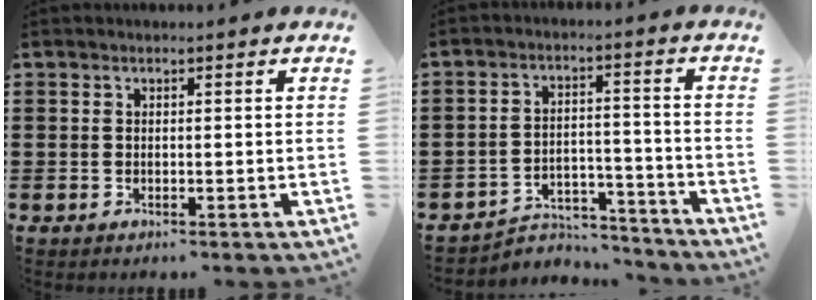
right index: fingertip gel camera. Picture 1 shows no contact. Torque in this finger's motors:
{"motor_torque": [-1.09, 0.24, -0.86, -0.21]}